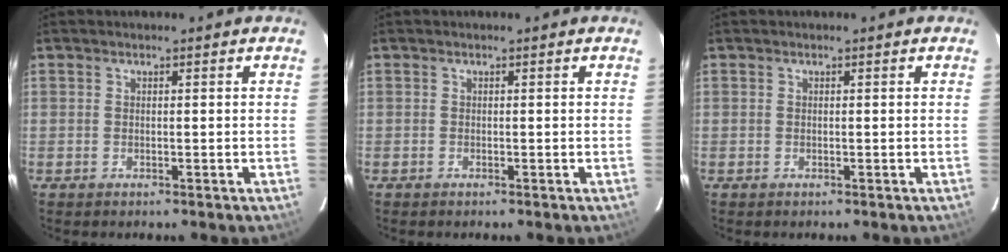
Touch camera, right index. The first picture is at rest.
{"total": 0.0}
{"total": 0.0}